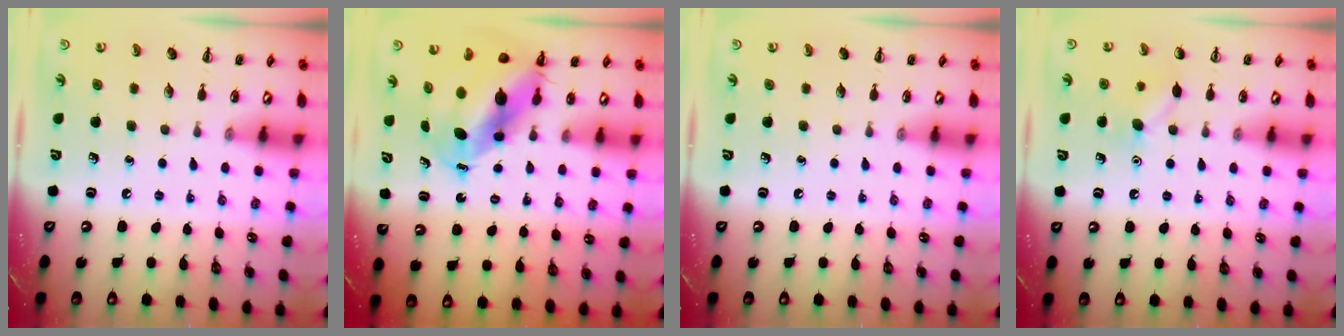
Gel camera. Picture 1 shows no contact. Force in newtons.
{"total": 8.4, "press": 8.1, "slide": 2.3}
{"total": 0.0}
{"total": 7.5, "press": 7.3, "slide": 1.7}